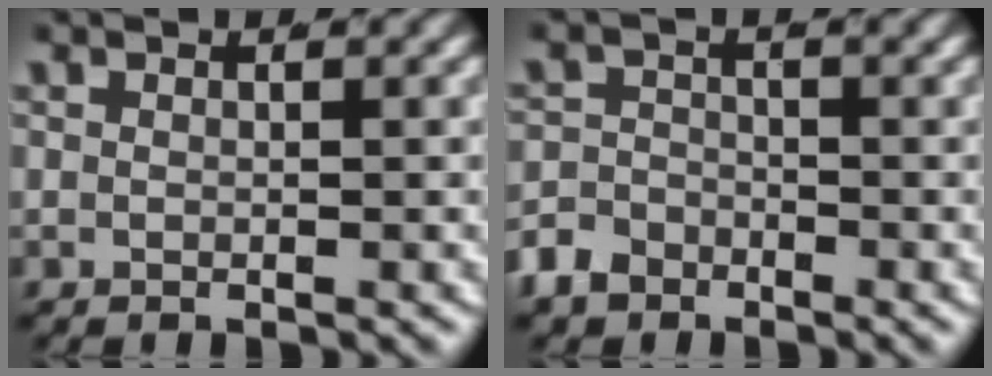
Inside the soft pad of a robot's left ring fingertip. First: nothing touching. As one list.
[{"total": 2.9, "force": [-2.3, 1.7, 0.5], "torque": [-0.006, -0.011, -0.039]}]